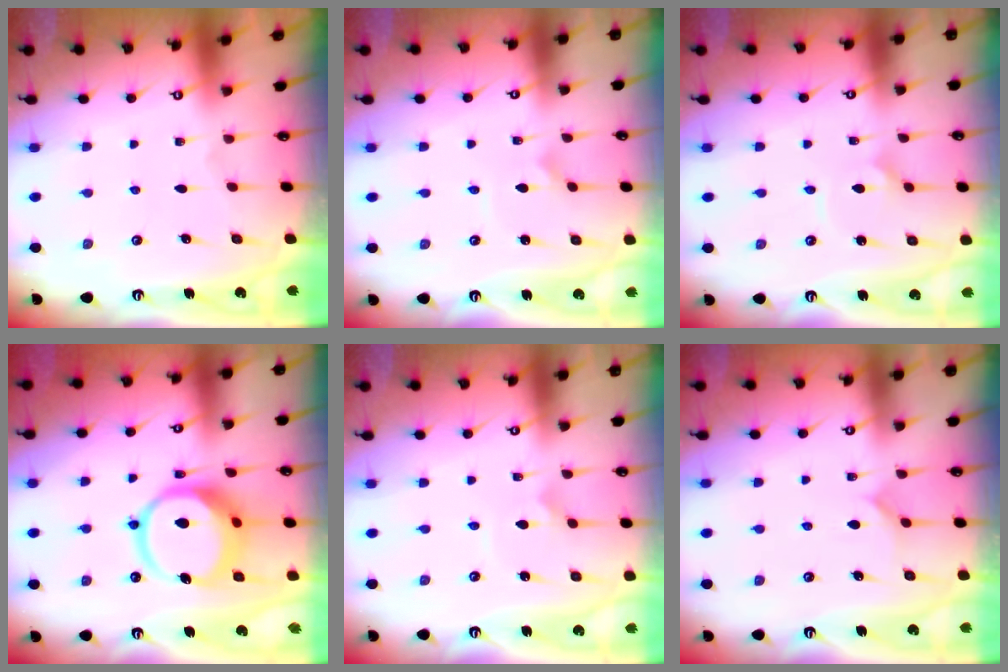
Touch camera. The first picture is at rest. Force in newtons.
{"total": 1.6, "press": 1.6, "slide": 0.2}
{"total": 2.0, "press": 2.0, "slide": 0.1}
{"total": 14.5, "press": 14.4, "slide": 1.7}
{"total": 2.3, "press": 2.3, "slide": 0.0}
{"total": 3.9, "press": 3.9, "slide": 0.4}